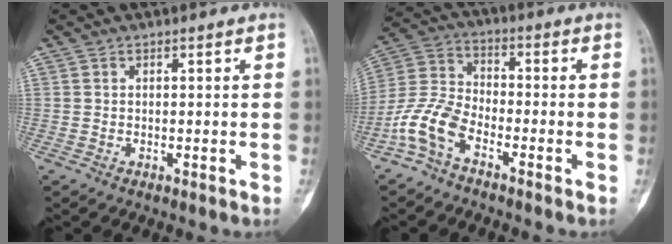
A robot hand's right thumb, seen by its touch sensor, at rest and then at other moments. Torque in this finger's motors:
{"motor_torque": [0.04, 0.03, 0.06, -0.07, 0.04]}